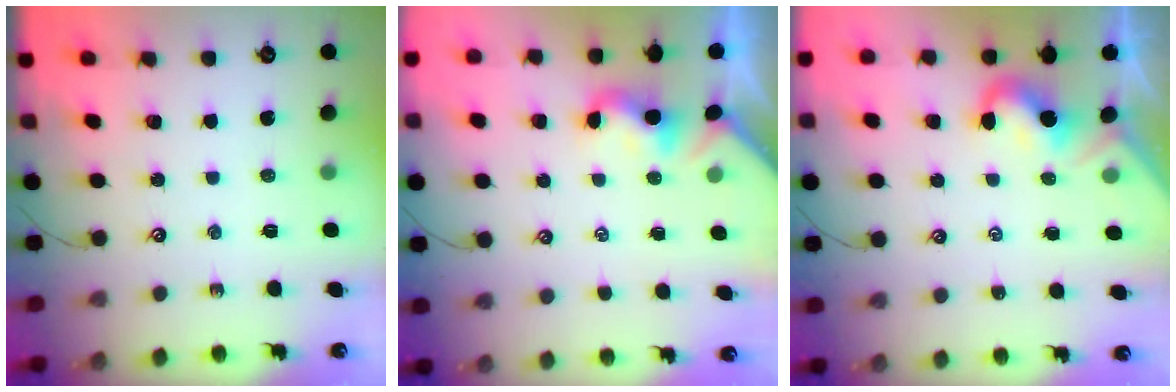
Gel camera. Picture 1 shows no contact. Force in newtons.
{"total": 1.9, "press": 1.8, "slide": 0.6}
{"total": 1.2, "press": 1.2, "slide": 0.3}